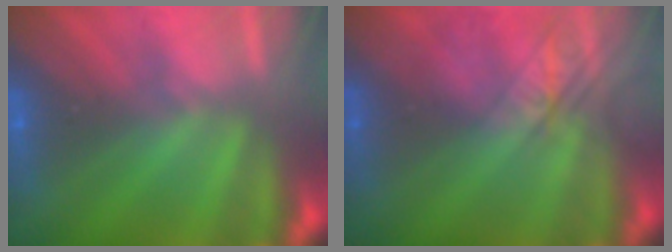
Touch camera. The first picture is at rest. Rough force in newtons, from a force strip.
{"total": 2.5}